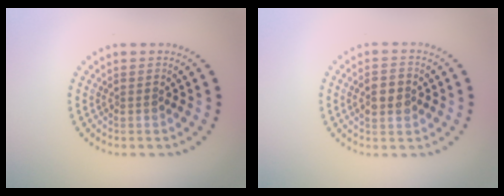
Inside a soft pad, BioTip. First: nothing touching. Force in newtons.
{"total": 2.9, "press": 2.9, "slide": 0.1}